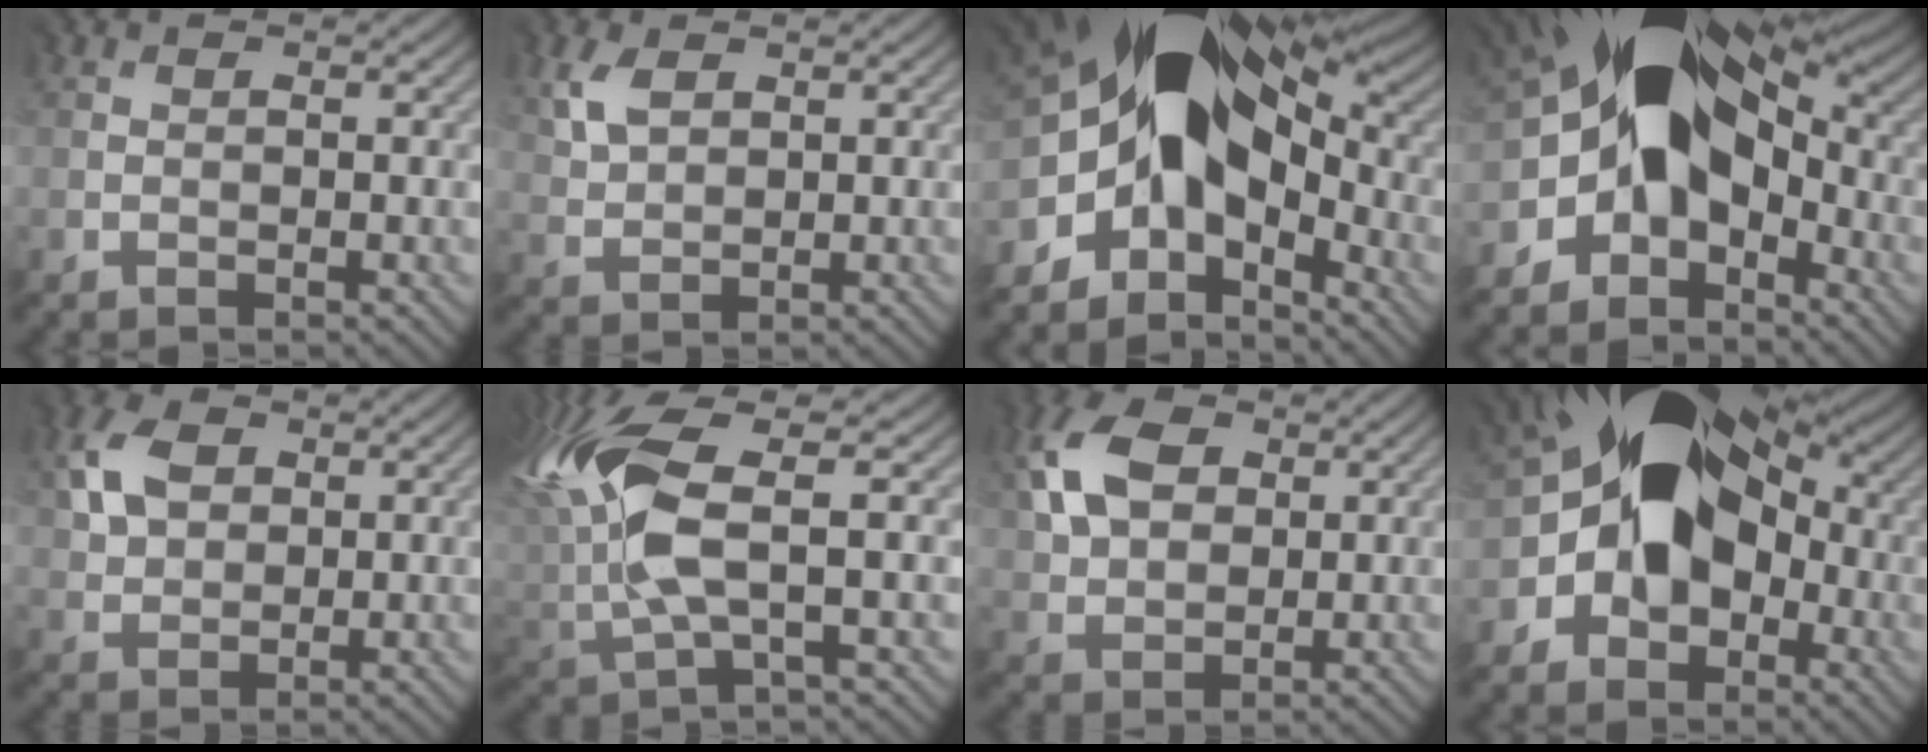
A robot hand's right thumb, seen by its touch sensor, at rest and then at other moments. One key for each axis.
{"total": 4.3, "fx": 2.3, "fy": 2.8, "fz": 2.3, "tx": -0.062, "ty": 0.008, "tz": 0.040}
{"total": 14.5, "fx": -1.3, "fy": 9.4, "fz": 10.9, "tx": -0.176, "ty": -0.003, "tz": -0.024}
{"total": 12.3, "fx": -1.2, "fy": 8.3, "fz": 9.0, "tx": -0.148, "ty": 0.014, "tz": -0.043}
{"total": 6.0, "fx": 2.5, "fy": 4.4, "fz": 3.3, "tx": -0.089, "ty": 0.014, "tz": 0.041}
{"total": 10.0, "fx": 2.8, "fy": 3.7, "fz": 8.9, "tx": -0.223, "ty": 0.016, "tz": 0.055}
{"total": 9.2, "fx": 3.6, "fy": 6.4, "fz": 5.6, "tx": -0.148, "ty": 0.025, "tz": 0.061}
{"total": 13.8, "fx": -0.1, "fy": 10.1, "fz": 9.4, "tx": -0.130, "ty": 0.001, "tz": -0.023}